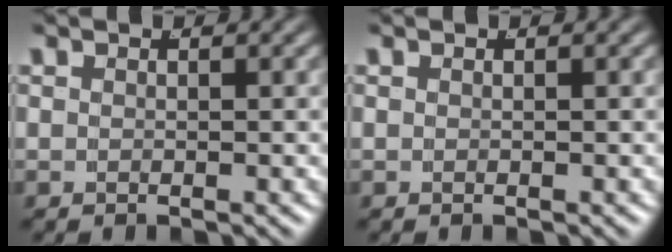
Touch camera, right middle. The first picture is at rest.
{"total": 0.0}